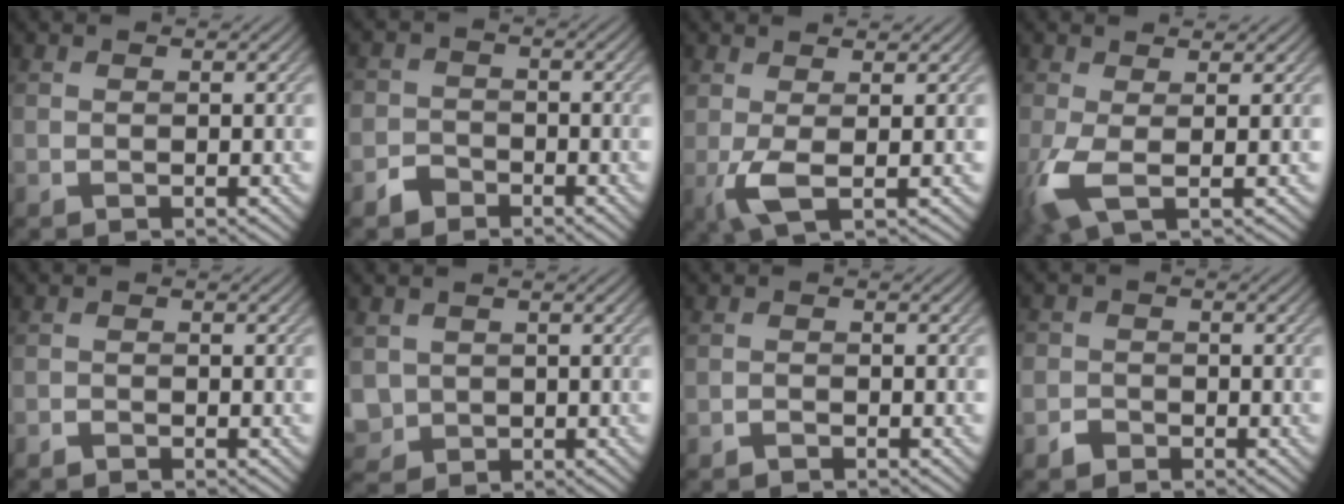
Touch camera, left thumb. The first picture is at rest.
{"total": 2.5, "force": [-1.8, 1.8, 0.4], "torque": [-0.005, 0.004, -0.045]}
{"total": 3.1, "force": [0.2, 0.5, 3.0], "torque": [-0.075, 0.002, 0.001]}
{"total": 4.3, "force": [-0.3, 1.2, 4.1], "torque": [-0.109, -0.010, -0.009]}
{"total": 0.9, "force": [-0.9, 0.0, 0.1], "torque": [-0.001, 0.002, -0.021]}
{"total": 3.0, "force": [0.1, 2.9, 0.6], "torque": [-0.030, -0.016, -0.003]}
{"total": 0.7, "force": [-0.7, 0.0, 0.1], "torque": [-0.002, 0.003, -0.019]}
{"total": 1.7, "force": [-1.1, 1.3, 0.2], "torque": [0.002, 0.005, -0.032]}